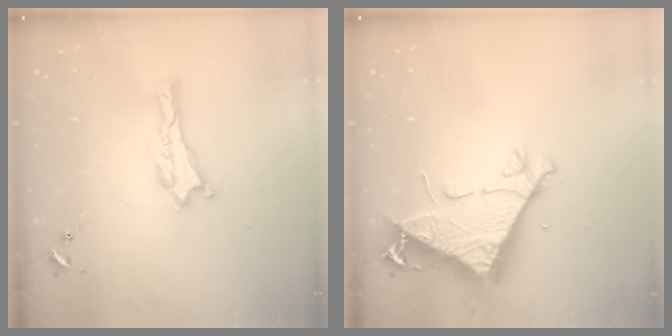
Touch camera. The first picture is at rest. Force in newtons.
{"total": 8.0, "press": 8.0, "slide": 0.7}